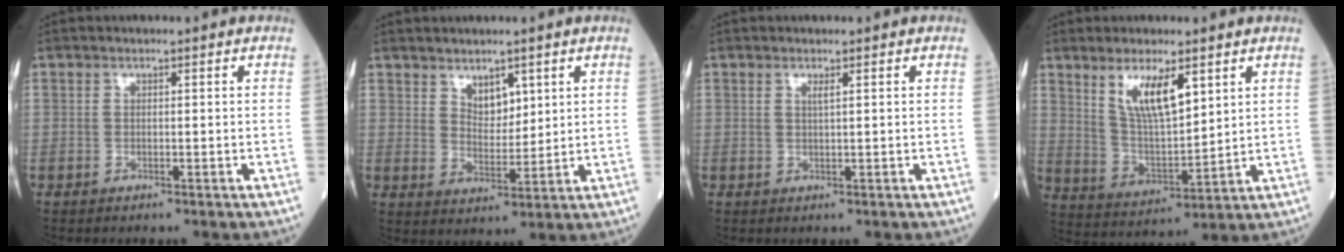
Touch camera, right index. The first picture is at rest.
{"total": 4.1, "force": [2.6, 2.0, 2.5], "torque": [-0.044, -0.004, 0.053]}
{"total": 0.9, "force": [0.5, -0.1, 0.7], "torque": [-0.019, -0.002, 0.012]}
{"total": 9.0, "force": [4.9, 2.3, 7.3], "torque": [-0.143, -0.004, 0.103]}